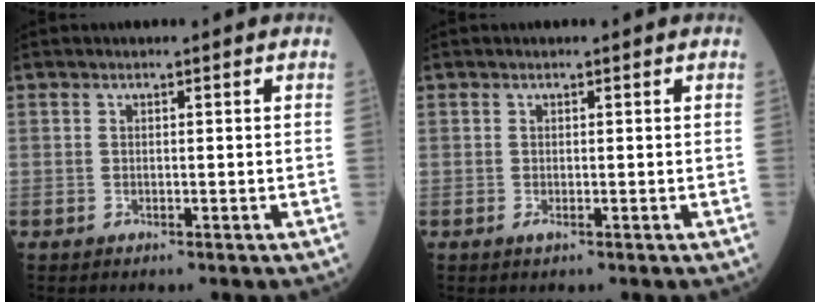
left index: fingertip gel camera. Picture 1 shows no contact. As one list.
[{"total": 0.7, "force": [0.1, 0.1, 0.7], "torque": [-0.012, -0.002, 0.002]}]